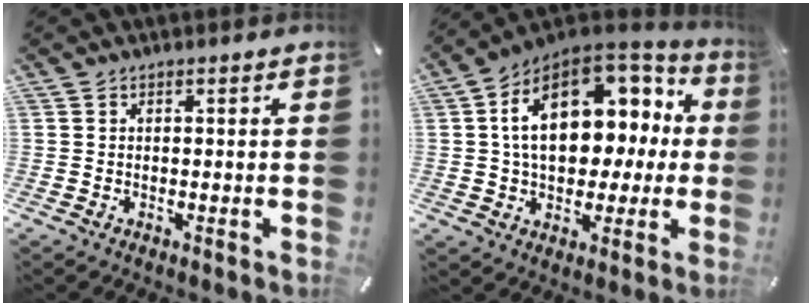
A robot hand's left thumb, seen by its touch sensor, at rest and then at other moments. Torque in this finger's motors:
{"motor_torque": [2.50, 2.50, 1.63, -1.14, 0.65]}